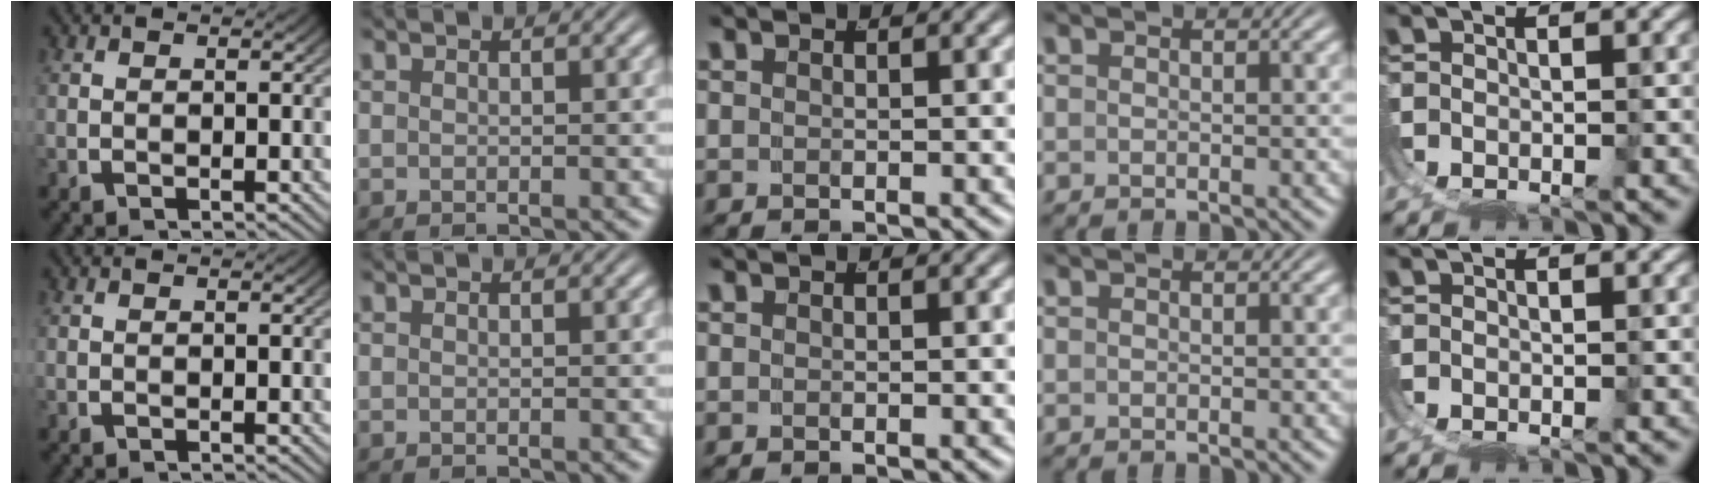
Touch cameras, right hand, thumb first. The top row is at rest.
{}